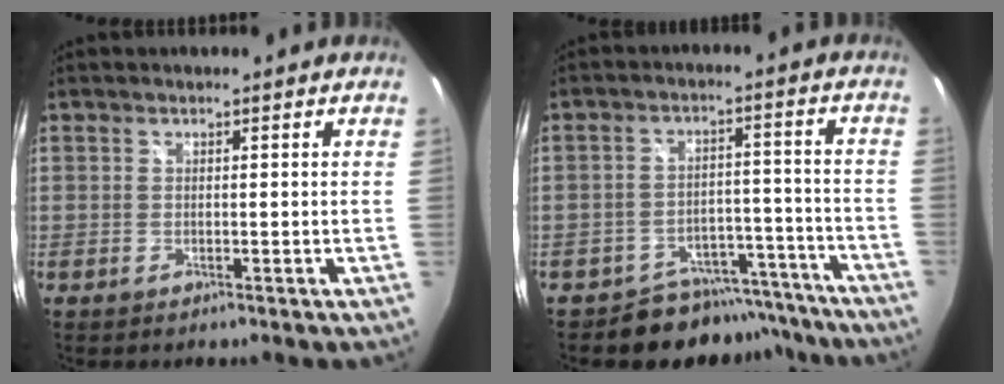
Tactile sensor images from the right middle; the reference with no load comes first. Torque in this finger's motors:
{"motor_torque": [-0.39, -0.35, 0.02, -0.01]}